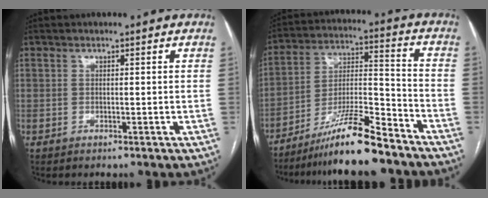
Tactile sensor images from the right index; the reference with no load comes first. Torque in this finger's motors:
{"motor_torque": [1.31, -0.82, 0.86, 0.20]}